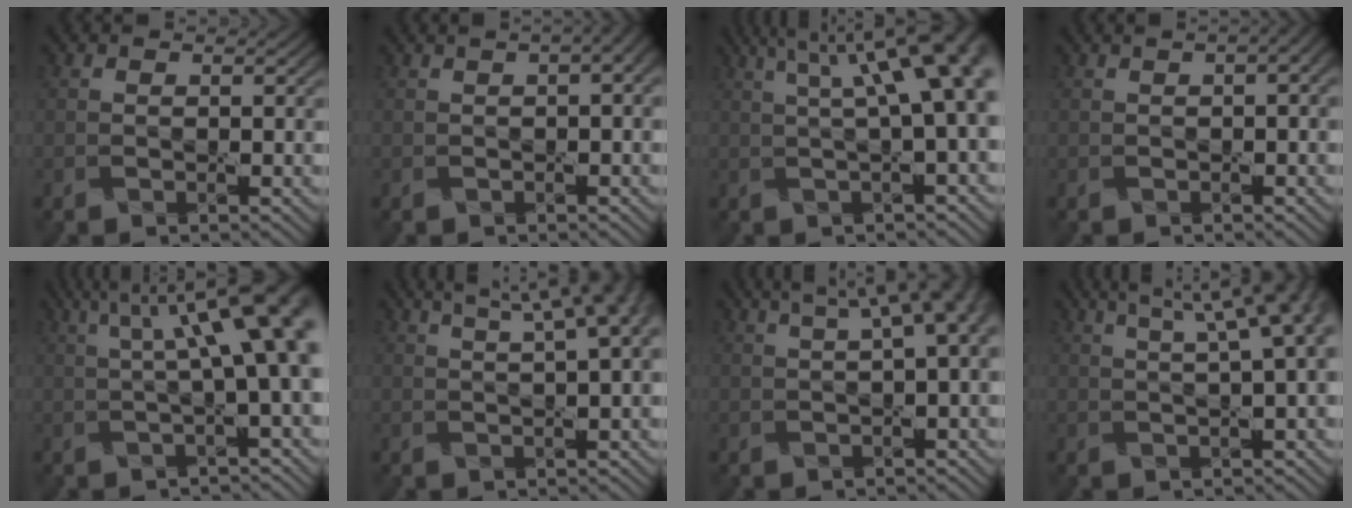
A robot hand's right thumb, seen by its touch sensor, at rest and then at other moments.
{"total": 6.3, "force": [2.3, 2.6, 5.2], "torque": [-0.058, 0.023, 0.019]}
{"total": 12.9, "force": [3.9, 4.0, 11.7], "torque": [-0.136, 0.050, 0.052]}
{"total": 4.4, "force": [1.6, 1.7, 3.8], "torque": [-0.047, 0.016, 0.010]}
{"total": 13.4, "force": [2.9, 3.7, 12.5], "torque": [-0.147, 0.031, 0.045]}
{"total": 10.7, "force": [4.9, 3.5, 8.9], "torque": [-0.094, 0.051, 0.043]}
{"total": 9.4, "force": [3.2, 3.4, 8.2], "torque": [-0.092, 0.041, 0.031]}
{"total": 12.6, "force": [4.8, 4.3, 10.8], "torque": [-0.124, 0.061, 0.046]}